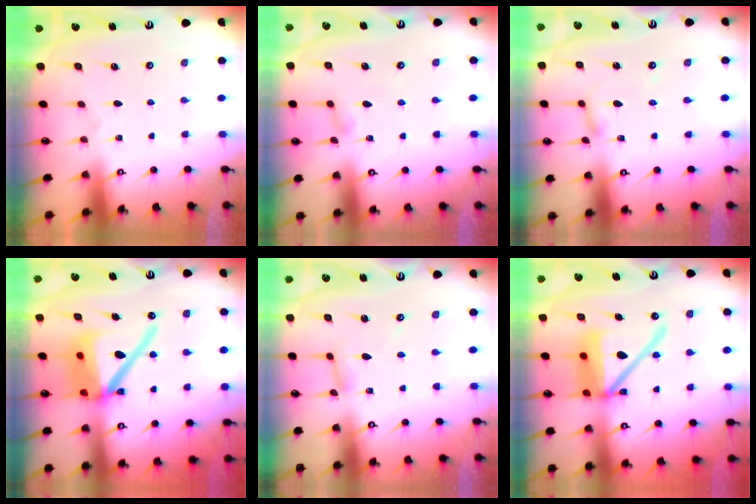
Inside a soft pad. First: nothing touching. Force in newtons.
{"total": 5.6, "press": 5.6, "slide": 0.6}
{"total": 2.6, "press": 2.6, "slide": 0.2}
{"total": 16.3, "press": 16.1, "slide": 2.2}
{"total": 2.8, "press": 2.8, "slide": 0.2}
{"total": 15.6, "press": 15.5, "slide": 2.1}